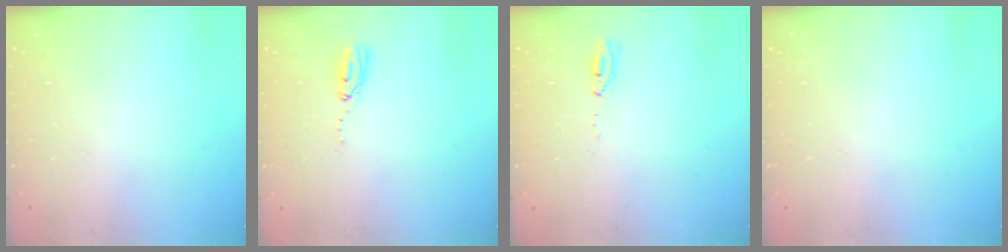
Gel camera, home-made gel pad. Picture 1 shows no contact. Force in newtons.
{"total": 5.0, "press": 5.0, "slide": 0.5}
{"total": 3.8, "press": 3.7, "slide": 1.1}
{"total": 0.0}